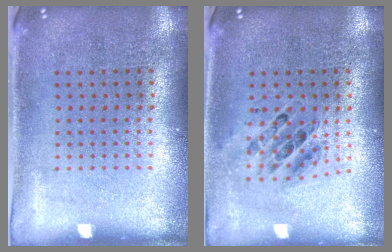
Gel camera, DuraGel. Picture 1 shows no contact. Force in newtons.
{"total": 0.6, "press": 0.6, "slide": 0.1}